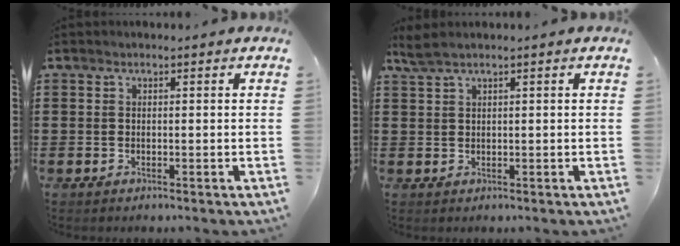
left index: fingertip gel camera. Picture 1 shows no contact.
{"total": 1.9, "force": [1.3, 0.1, 1.4], "torque": [-0.029, -0.001, 0.024]}